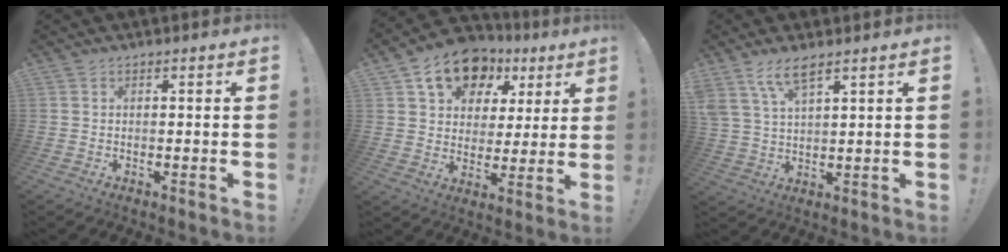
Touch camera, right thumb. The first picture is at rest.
{"total": 14.9, "force": [8.3, 10.3, 6.9], "torque": [-0.097, -0.041, 0.150]}
{"total": 7.4, "force": [5.3, 2.4, 4.6], "torque": [-0.091, -0.018, 0.101]}